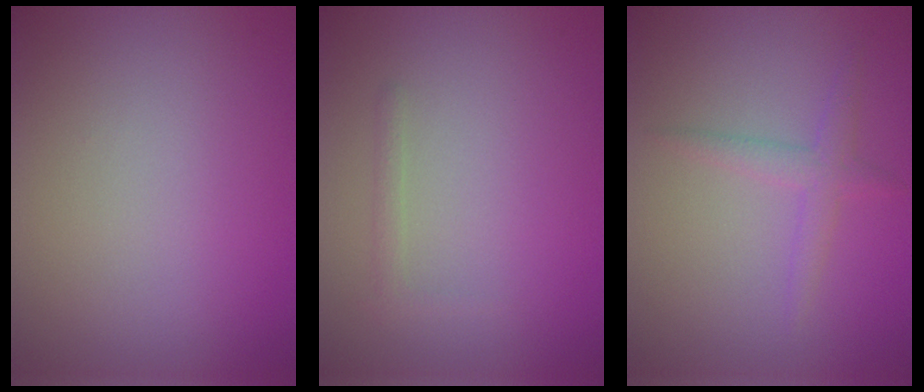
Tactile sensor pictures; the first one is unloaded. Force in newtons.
{"total": 0.8, "press": 0.8, "slide": 0.0}
{"total": 1.9, "press": 1.9, "slide": 0.1}